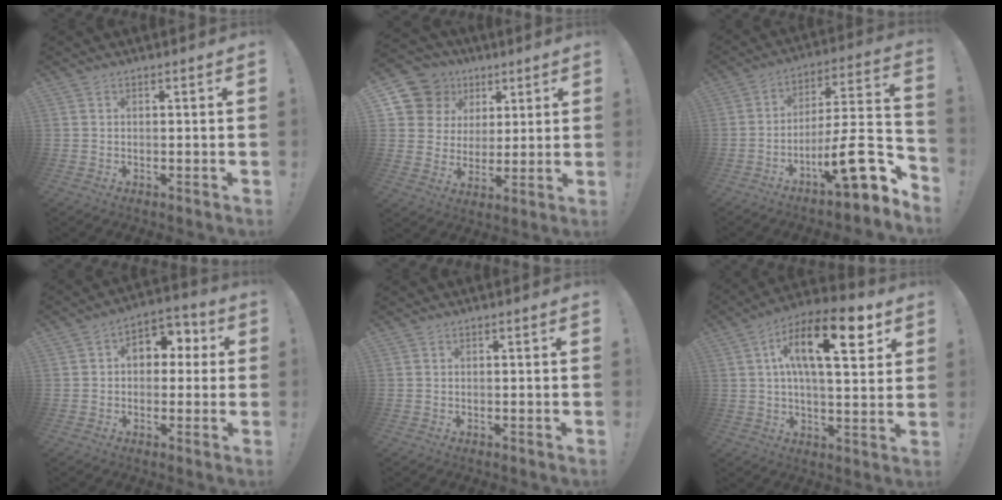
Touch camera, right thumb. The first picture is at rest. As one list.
[{"total": 13.1, "force": [6.3, 11.0, 3.5], "torque": [-0.050, -0.033, 0.132]}, {"total": 18.3, "force": [-7.7, 4.9, 15.9], "torque": [-0.239, 0.033, -0.124]}, {"total": 8.1, "force": [1.1, 6.4, 4.9], "torque": [-0.059, 0.006, 0.023]}, {"total": 0.0}, {"total": 18.7, "force": [7.0, 7.3, 15.8], "torque": [-0.245, -0.014, 0.106]}]